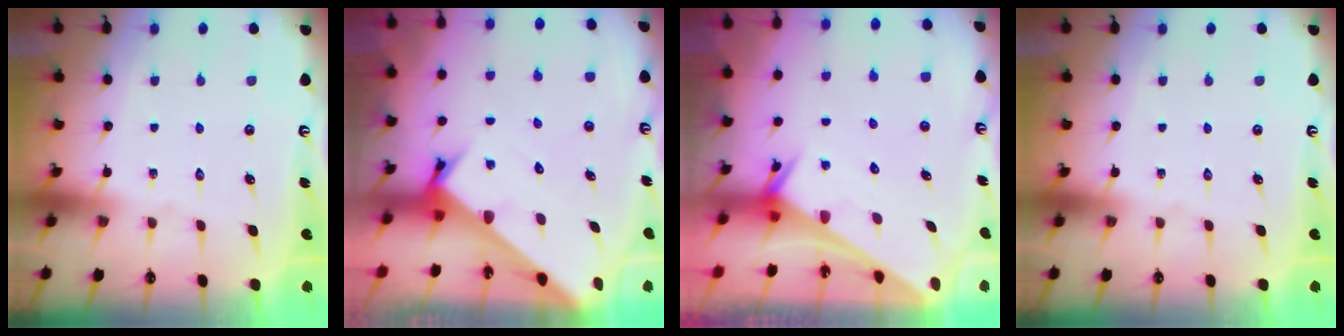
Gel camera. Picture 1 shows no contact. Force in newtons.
{"total": 3.0, "press": 3.0, "slide": 0.1}
{"total": 2.6, "press": 2.6, "slide": 0.1}
{"total": 0.0}